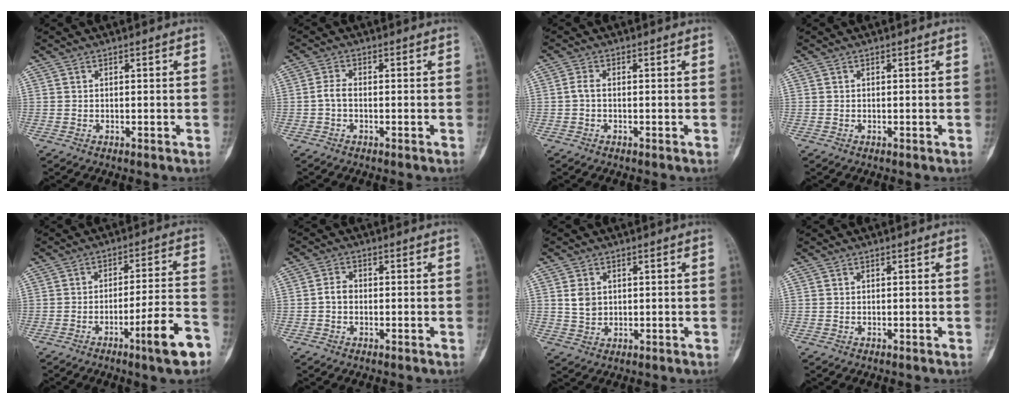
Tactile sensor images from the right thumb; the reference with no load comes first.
{"total": 2.2, "force": [-0.5, 1.1, 1.8], "torque": [-0.037, 0.004, -0.015]}
{"total": 1.4, "force": [-0.3, 0.6, 1.3], "torque": [-0.026, 0.001, -0.010]}
{"total": 0.0}
{"total": 10.9, "force": [-6.0, 1.1, 9.0], "torque": [-0.134, 0.031, -0.091]}
{"total": 2.4, "force": [-0.4, 1.8, 1.5], "torque": [-0.021, 0.009, -0.014]}
{"total": 3.6, "force": [0.9, 2.8, 2.1], "torque": [-0.026, -0.005, 0.021]}
{"total": 0.0}